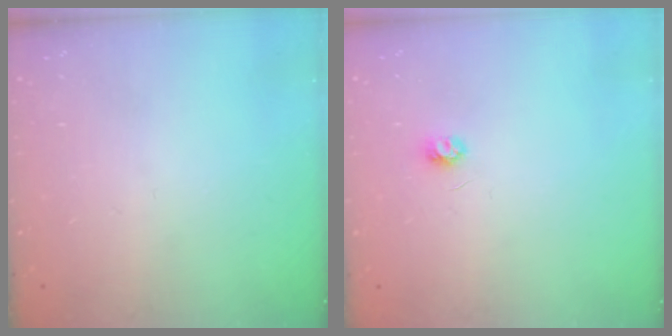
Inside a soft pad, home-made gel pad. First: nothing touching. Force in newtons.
{"total": 3.2, "press": 3.2, "slide": 0.3}